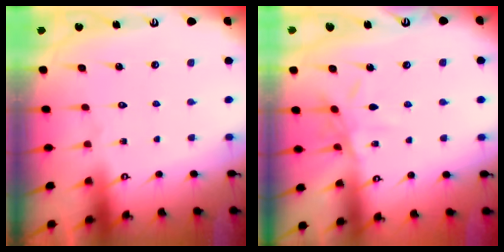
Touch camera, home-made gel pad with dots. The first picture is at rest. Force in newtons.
{"total": 7.1, "press": 7.1, "slide": 0.6}